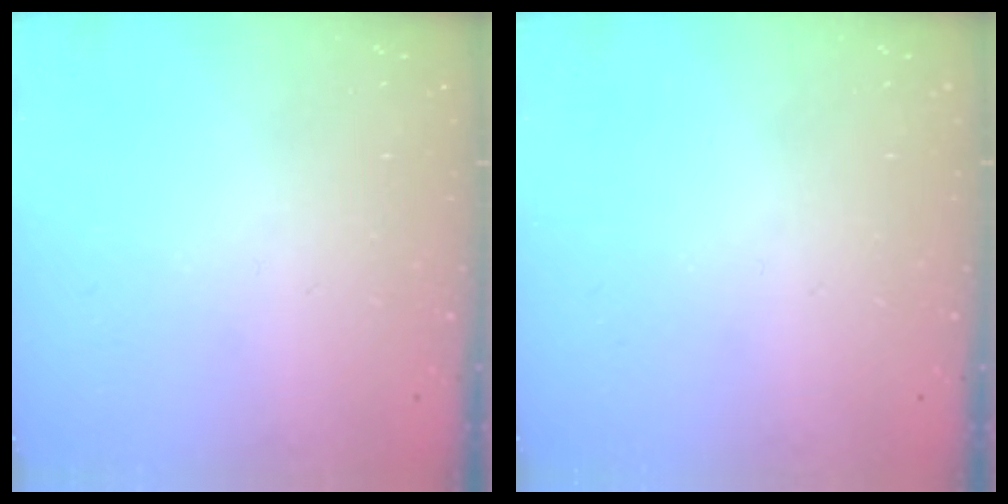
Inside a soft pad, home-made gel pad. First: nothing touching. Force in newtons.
{"total": 0.0}